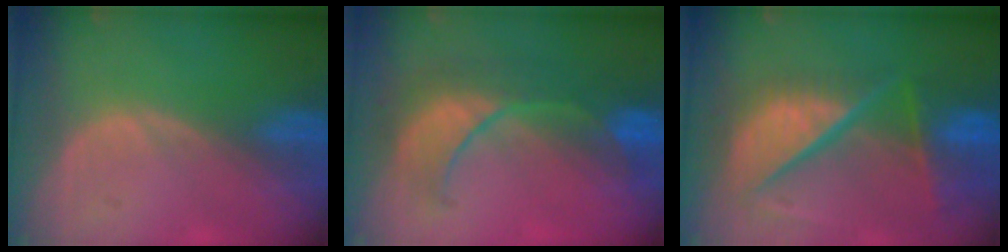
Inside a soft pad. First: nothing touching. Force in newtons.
{"total": 8.4, "press": 8.3, "slide": 0.7}
{"total": 11.7, "press": 9.8, "slide": 6.5}